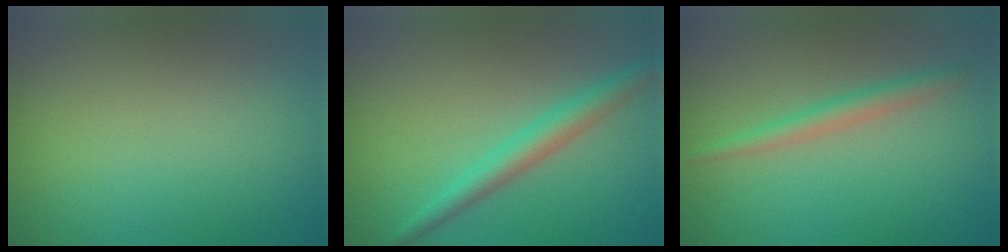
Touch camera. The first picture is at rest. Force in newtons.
{"total": 2.9, "press": 2.9, "slide": 0.1}
{"total": 2.0, "press": 2.0, "slide": 0.1}